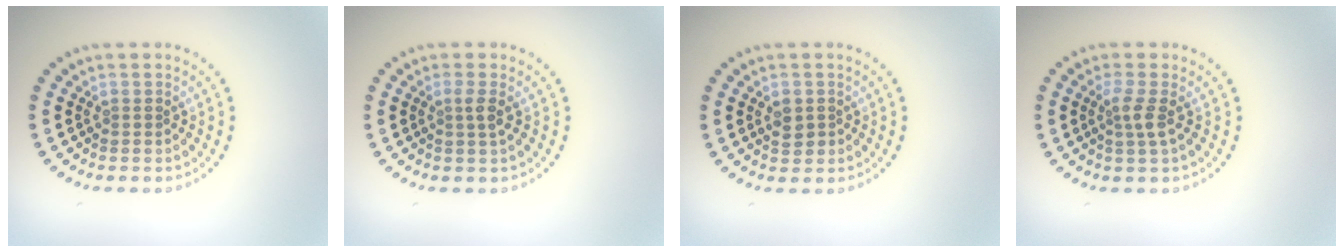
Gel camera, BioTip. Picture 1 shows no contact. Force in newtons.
{"total": 1.3, "press": 0.9, "slide": 0.9}
{"total": 1.7, "press": 1.7, "slide": 0.2}
{"total": 1.9, "press": 1.4, "slide": 1.2}